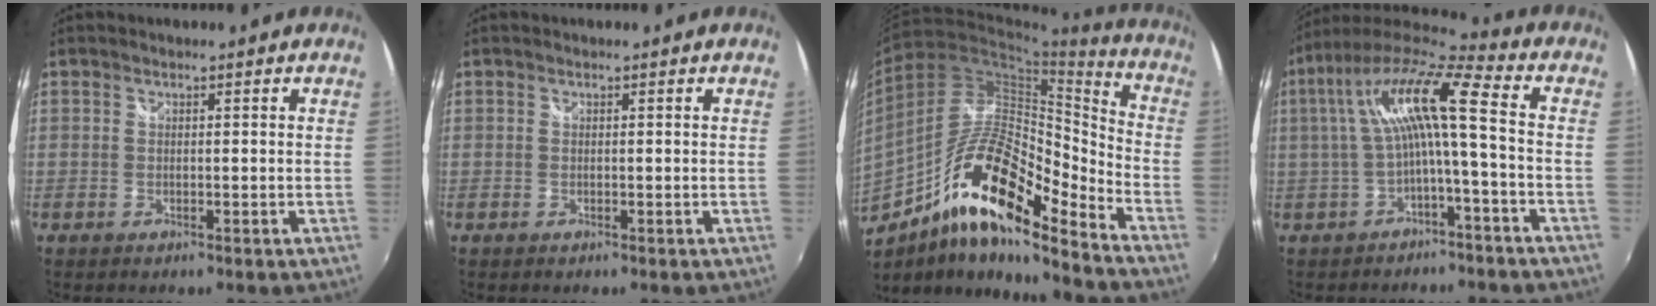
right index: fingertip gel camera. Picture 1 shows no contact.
{"total": 0.0}
{"total": 19.0, "force": [-11.0, 5.0, 14.7], "torque": [-0.263, 0.007, -0.212]}
{"total": 12.5, "force": [-0.3, 1.4, 12.4], "torque": [-0.240, 0.021, -0.006]}